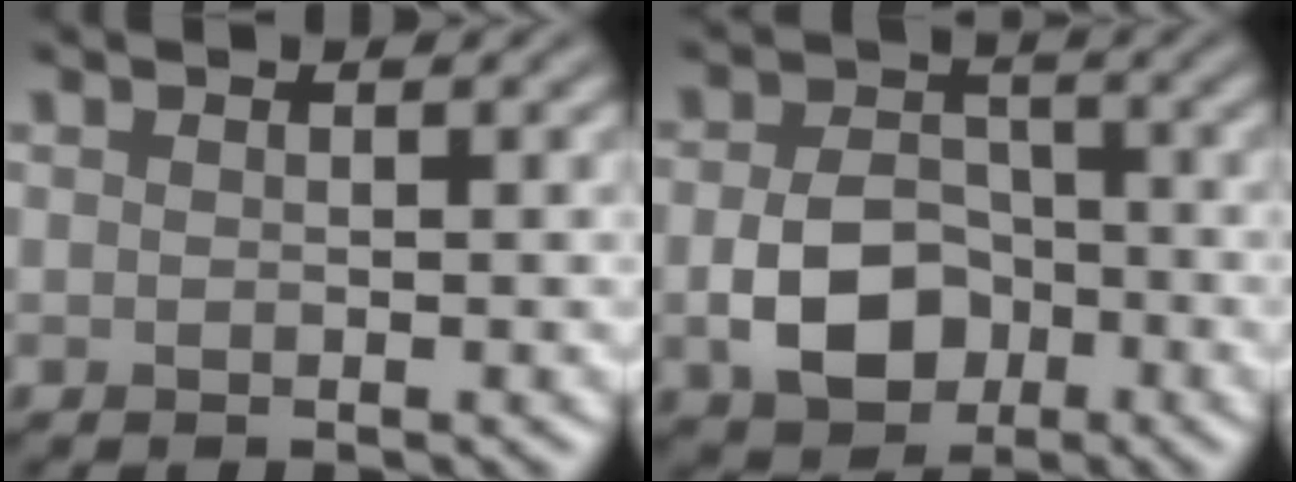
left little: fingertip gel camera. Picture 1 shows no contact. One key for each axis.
{"total": 5.6, "fx": -1.7, "fy": 4.1, "fz": 3.4, "tx": -0.060, "ty": -0.003, "tz": -0.032}